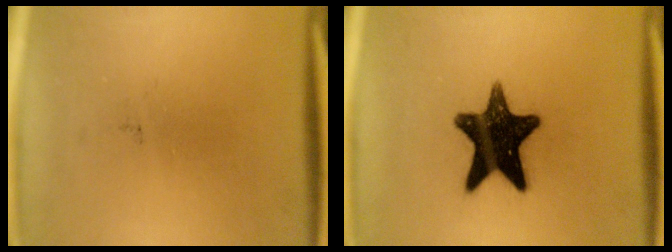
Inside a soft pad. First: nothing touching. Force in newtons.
{"total": 15.5}